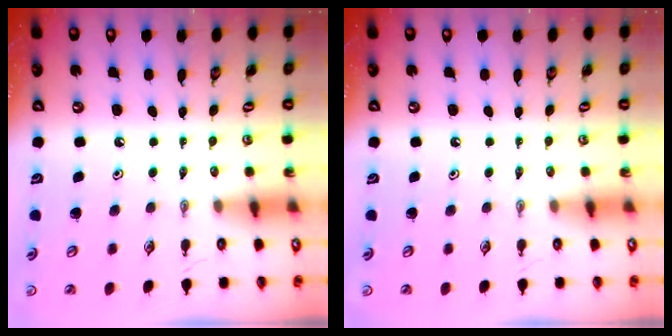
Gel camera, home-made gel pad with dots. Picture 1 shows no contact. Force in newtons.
{"total": 0.0}